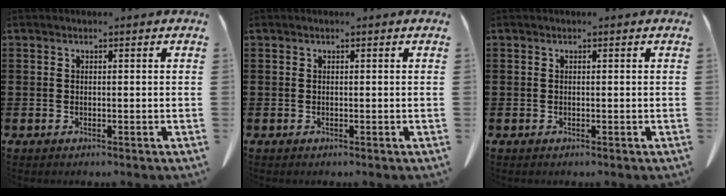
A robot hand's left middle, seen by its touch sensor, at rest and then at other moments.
{"total": 0.0}
{"total": 0.0}